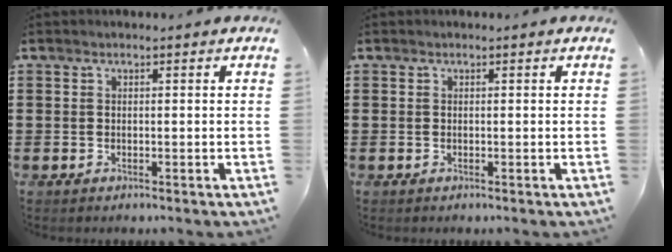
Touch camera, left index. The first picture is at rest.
{"total": 0.0}